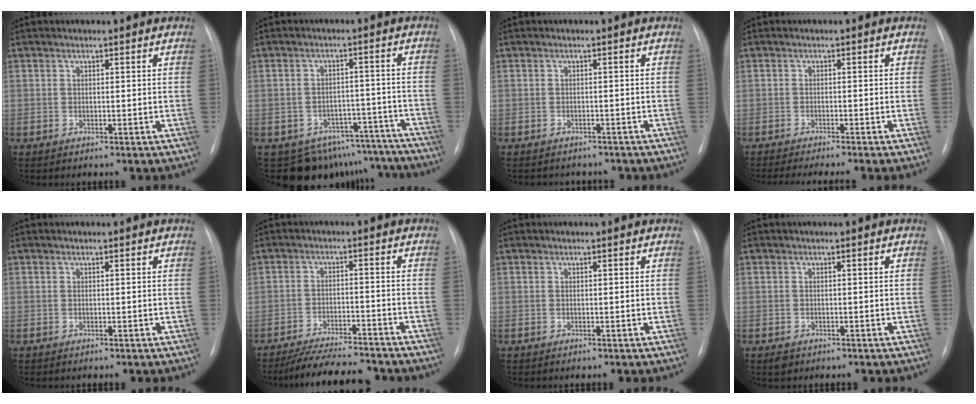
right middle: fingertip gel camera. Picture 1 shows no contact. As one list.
[{"total": 13.2, "force": [-11.4, 6.5, 0.9], "torque": [0.007, 0.039, -0.130]}, {"total": 5.7, "force": [-5.0, 2.3, 1.5], "torque": [-0.015, 0.006, -0.051]}, {"total": 8.1, "force": [-6.9, -0.9, 4.2], "torque": [-0.038, -0.016, -0.101]}, {"total": 0.0}, {"total": 11.5, "force": [-10.6, 1.4, 4.4], "torque": [-0.069, -0.006, -0.161]}, {"total": 0.0}, {"total": 1.1, "force": [-0.7, 0.8, 0.4], "torque": [-0.009, 0.000, -0.008]}]